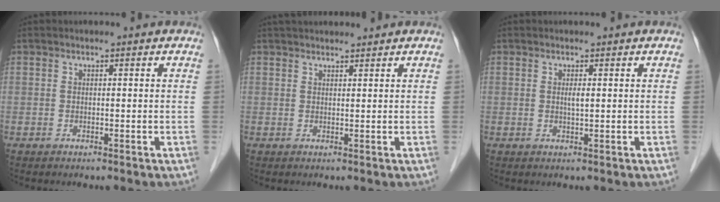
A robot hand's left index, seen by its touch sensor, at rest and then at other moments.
{"total": 5.3, "force": [4.9, 0.7, 2.0], "torque": [-0.022, 0.031, 0.074]}
{"total": 1.0, "force": [0.3, 0.1, 0.9], "torque": [-0.022, -0.001, 0.006]}